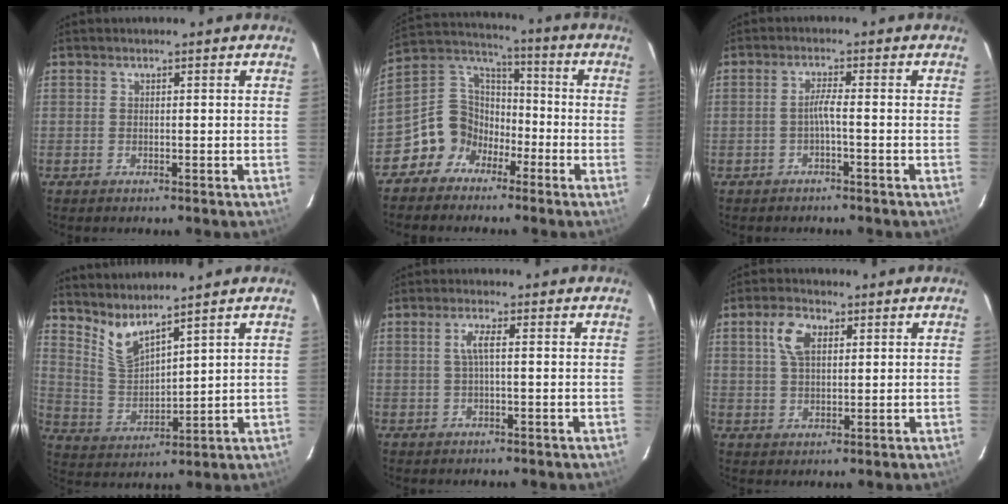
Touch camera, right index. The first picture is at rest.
{"total": 10.3, "force": [-5.8, 8.2, 2.2], "torque": [-0.060, 0.045, -0.117]}
{"total": 2.0, "force": [-1.0, -0.3, 1.7], "torque": [-0.035, 0.002, -0.019]}
{"total": 6.7, "force": [5.8, 0.8, 3.3], "torque": [-0.068, -0.014, 0.124]}
{"total": 2.5, "force": [0.1, 0.1, 2.5], "torque": [-0.050, 0.003, 0.001]}
{"total": 5.8, "force": [2.2, 3.3, 4.3], "torque": [-0.084, 0.015, 0.042]}